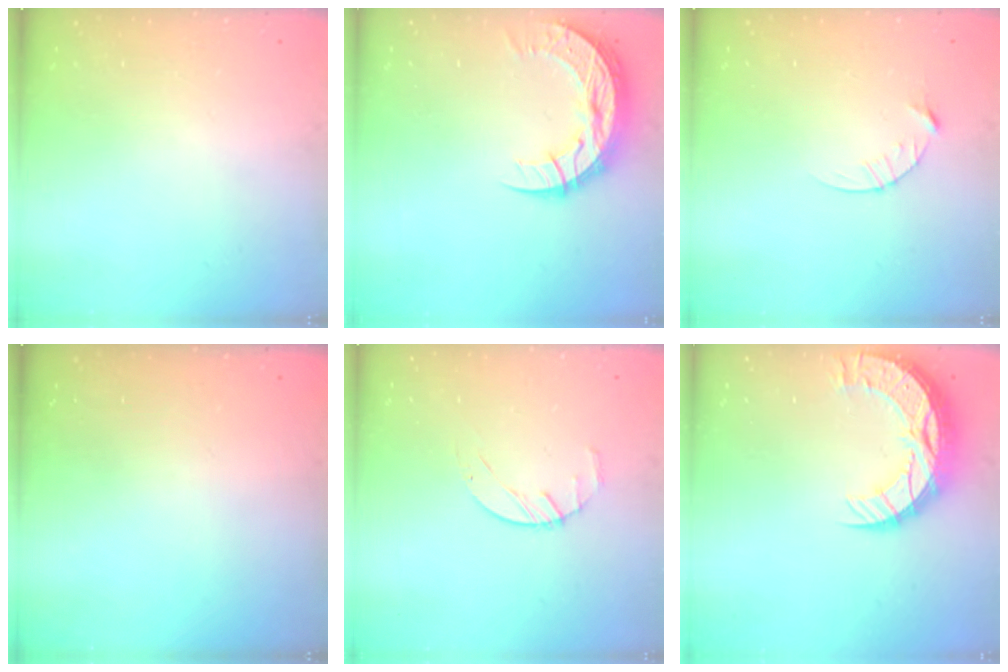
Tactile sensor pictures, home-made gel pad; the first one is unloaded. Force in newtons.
{"total": 12.6, "press": 12.6, "slide": 0.9}
{"total": 4.1, "press": 4.1, "slide": 0.5}
{"total": 0.0}
{"total": 2.5, "press": 2.5, "slide": 0.4}
{"total": 13.3, "press": 13.3, "slide": 0.9}